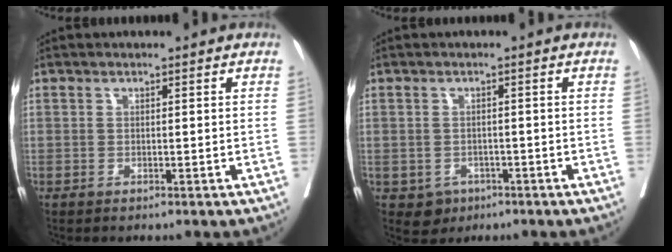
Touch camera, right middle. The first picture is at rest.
{"total": 2.8, "force": [-1.3, 2.4, 0.6], "torque": [-0.003, 0.006, -0.013]}